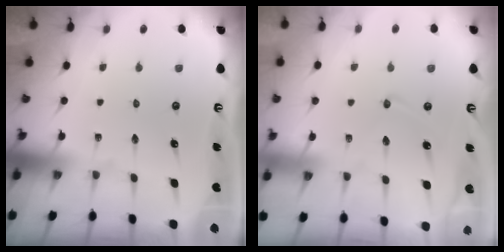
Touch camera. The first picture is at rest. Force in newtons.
{"total": 4.4, "press": 4.4, "slide": 0.5}